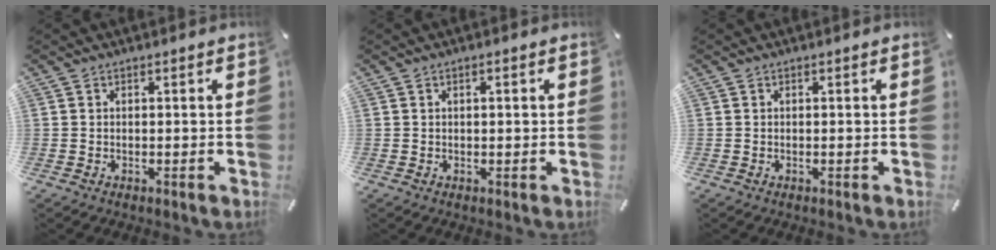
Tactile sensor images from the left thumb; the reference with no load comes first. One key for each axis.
{"total": 0.8, "fx": 0.2, "fy": 0.3, "fz": 0.8, "tx": -0.015, "ty": 0.003, "tz": 0.001}
{"total": 0.0}